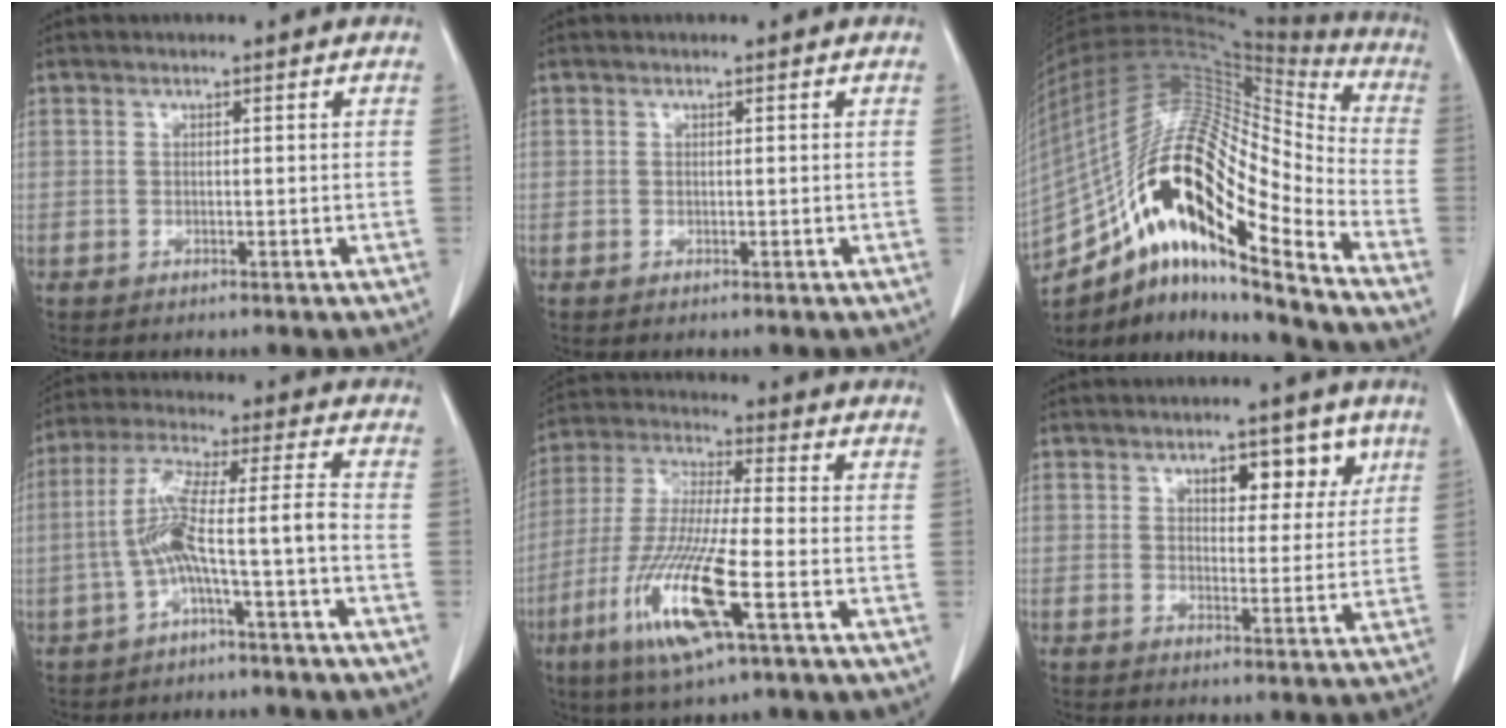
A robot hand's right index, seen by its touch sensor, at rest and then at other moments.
{"total": 0.0}
{"total": 30.0, "force": [-16.1, 6.8, 24.4], "torque": [-0.470, 0.004, -0.282]}
{"total": 8.9, "force": [-3.1, -0.2, 8.3], "torque": [-0.167, 0.029, -0.057]}
{"total": 14.9, "force": [-6.0, 1.1, 13.6], "torque": [-0.287, -0.027, -0.114]}
{"total": 6.2, "force": [3.3, 3.2, 4.1], "torque": [-0.042, 0.007, 0.042]}